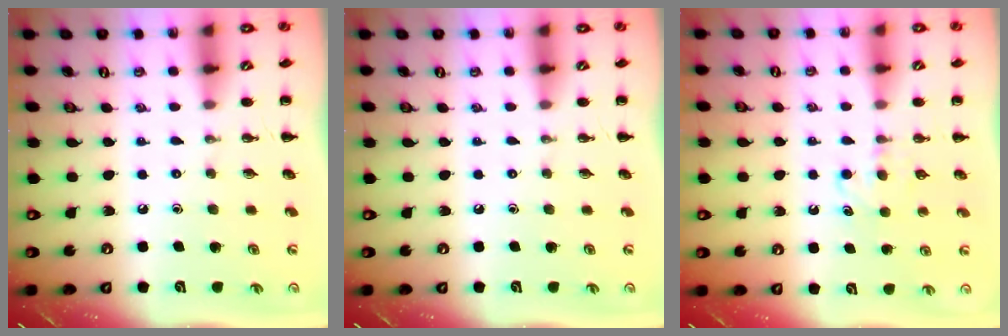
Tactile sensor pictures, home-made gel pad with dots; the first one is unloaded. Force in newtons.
{"total": 0.0}
{"total": 4.6, "press": 4.4, "slide": 1.1}